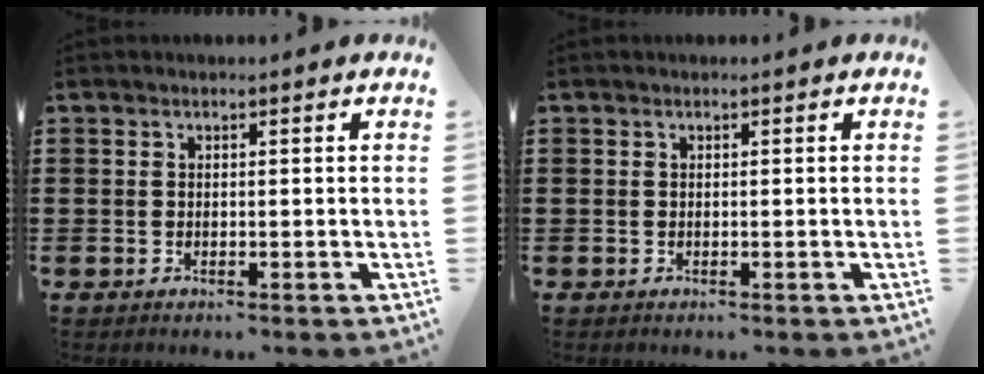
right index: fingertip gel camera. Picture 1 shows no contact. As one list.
[{"total": 0.0}]